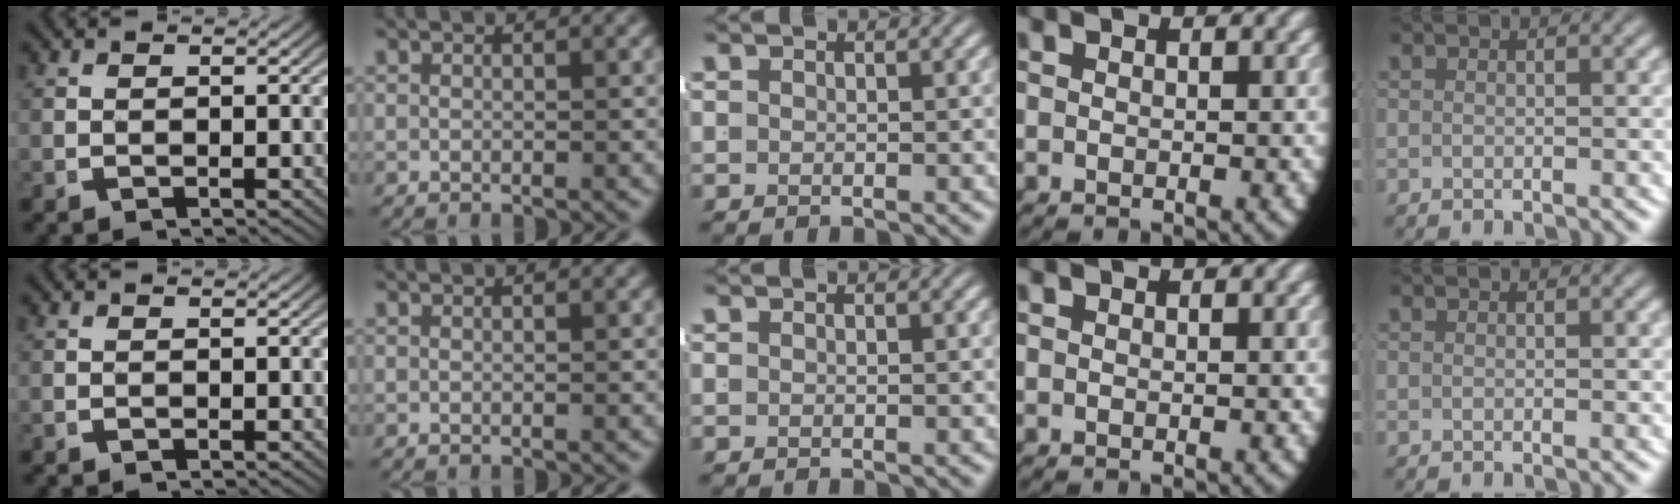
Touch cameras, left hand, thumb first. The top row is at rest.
{}